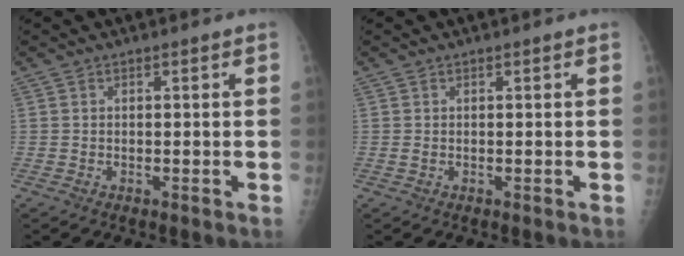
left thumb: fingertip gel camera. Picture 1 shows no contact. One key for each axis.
{"total": 0.7, "fx": 0.2, "fy": 0.3, "fz": 0.6, "tx": -0.012, "ty": 0.002, "tz": 0.006}